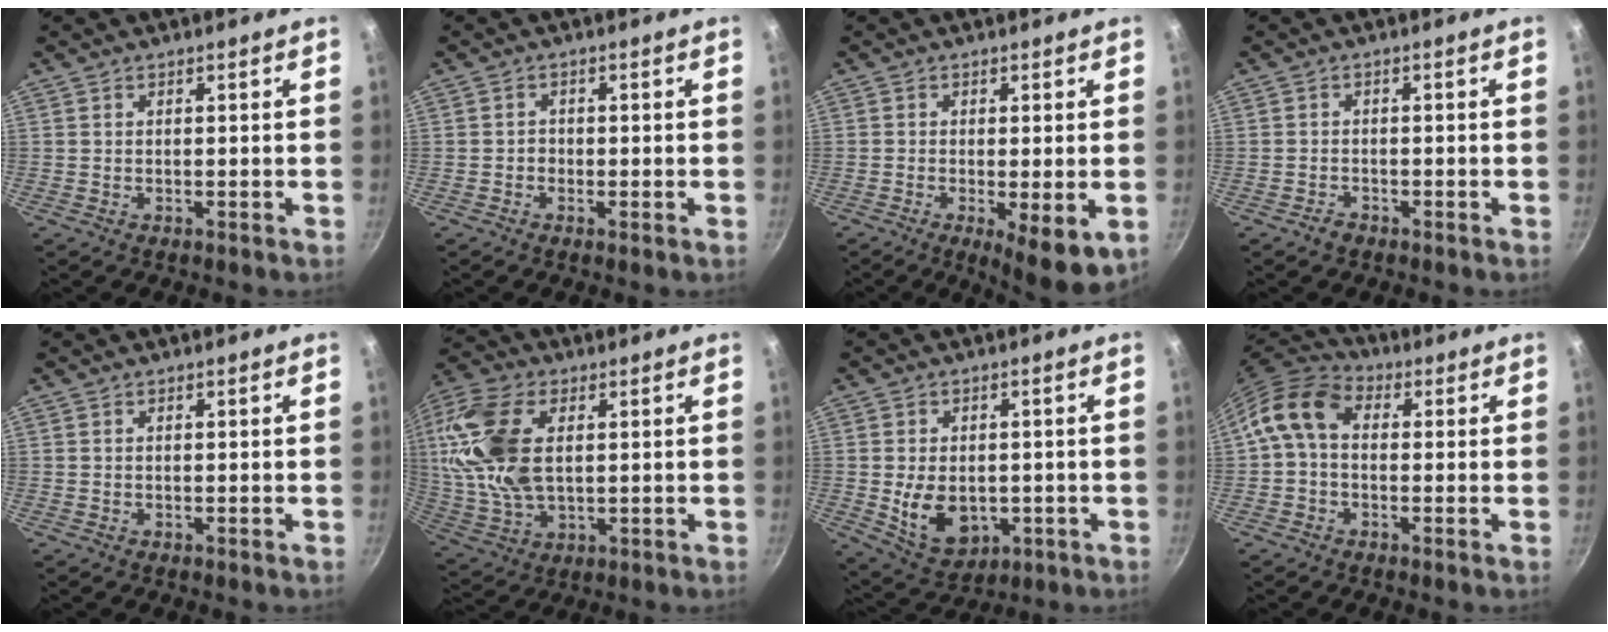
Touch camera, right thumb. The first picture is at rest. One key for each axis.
{"total": 1.4, "fx": -0.5, "fy": 1.1, "fz": 0.8, "tx": -0.003, "ty": 0.003, "tz": -0.015}
{"total": 9.2, "fx": -2.9, "fy": 2.8, "fz": 8.3, "tx": -0.122, "ty": -0.022, "tz": -0.041}
{"total": 1.6, "fx": -1.2, "fy": 0.9, "fz": 0.4, "tx": -0.009, "ty": 0.005, "tz": -0.023}
{"total": 0.0}
{"total": 18.3, "fx": 3.3, "fy": 10.2, "fz": 14.8, "tx": -0.334, "ty": 0.000, "tz": 0.061}
{"total": 9.6, "fx": -1.4, "fy": 6.8, "fz": 6.7, "tx": -0.093, "ty": -0.003, "tz": -0.003}
{"total": 10.5, "fx": 0.9, "fy": 7.3, "fz": 7.5, "tx": -0.135, "ty": 0.029, "tz": 0.000}